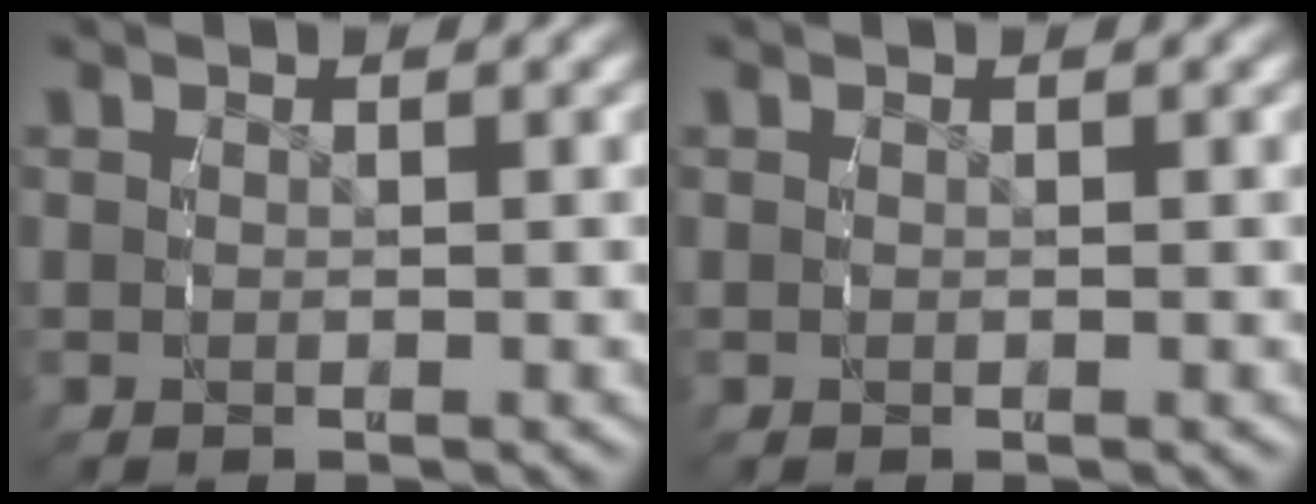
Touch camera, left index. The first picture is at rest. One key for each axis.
{"total": 0.0}